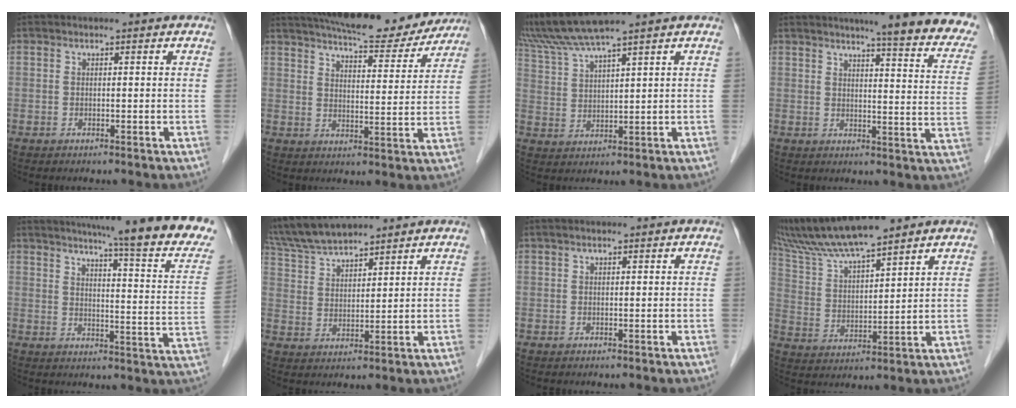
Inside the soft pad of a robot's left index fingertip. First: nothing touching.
{"total": 18.5, "force": [16.5, 3.8, 7.2], "torque": [-0.113, 0.008, 0.221]}
{"total": 7.6, "force": [6.7, -1.9, 2.9], "torque": [-0.071, 0.009, 0.139]}
{"total": 18.4, "force": [15.7, 0.8, 9.5], "torque": [-0.103, -0.044, 0.171]}
{"total": 23.0, "force": [18.7, 0.0, 13.3], "torque": [-0.178, -0.056, 0.224]}
{"total": 10.3, "force": [9.4, 1.4, 3.9], "torque": [-0.085, 0.019, 0.186]}
{"total": 0.8, "force": [0.6, 0.0, 0.5], "torque": [-0.013, 0.011, 0.014]}
{"total": 12.5, "force": [11.0, 0.6, 5.8], "torque": [-0.115, 0.020, 0.210]}